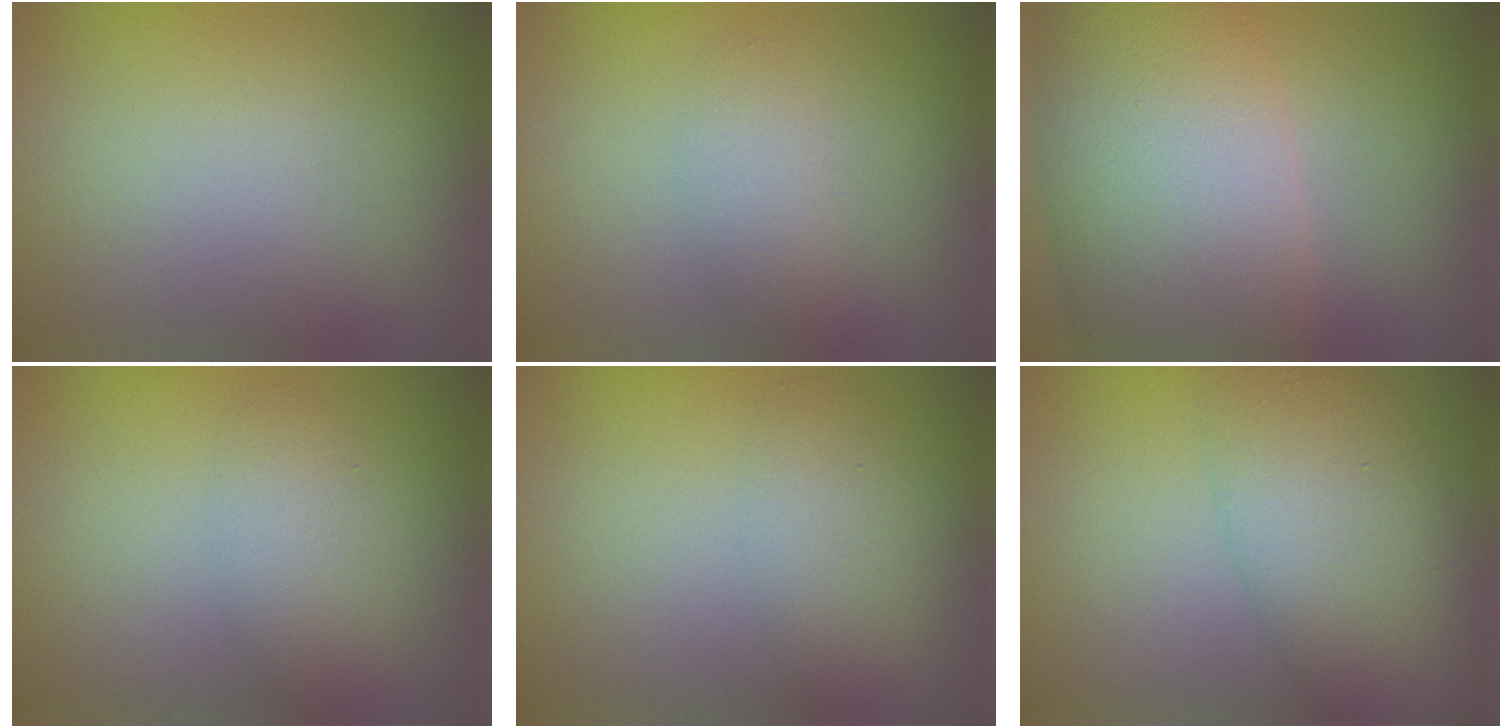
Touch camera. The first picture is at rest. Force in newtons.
{"total": 1.8, "press": 1.8, "slide": 0.1}
{"total": 13.0, "press": 13.0, "slide": 0.6}
{"total": 2.7, "press": 2.7, "slide": 0.0}
{"total": 2.8, "press": 2.8, "slide": 0.1}
{"total": 7.5, "press": 7.5, "slide": 0.3}